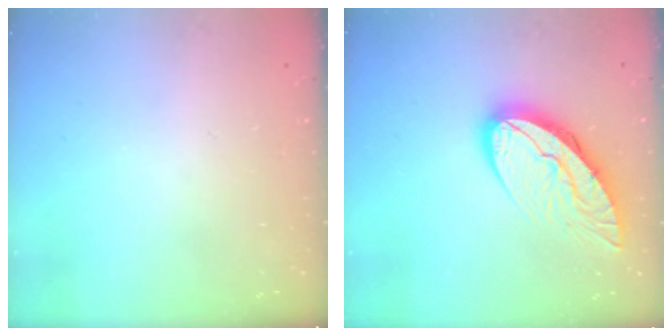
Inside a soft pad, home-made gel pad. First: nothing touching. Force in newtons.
{"total": 12.3, "press": 12.2, "slide": 1.1}